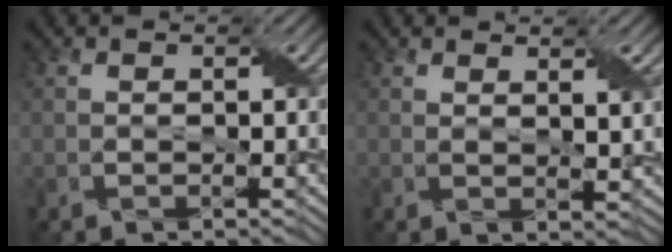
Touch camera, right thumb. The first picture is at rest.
{"total": 3.2, "force": [2.0, 0.4, 2.4], "torque": [-0.050, -0.002, 0.037]}